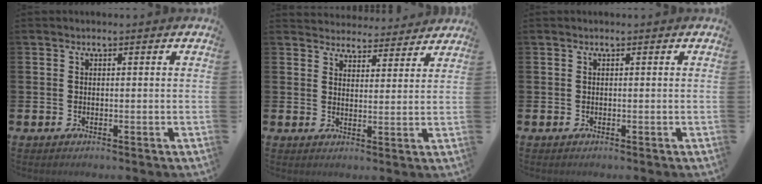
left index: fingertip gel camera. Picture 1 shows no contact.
{"total": 4.2, "force": [4.1, 0.9, -0.5], "torque": [-0.007, -0.030, 0.073]}
{"total": 0.0}